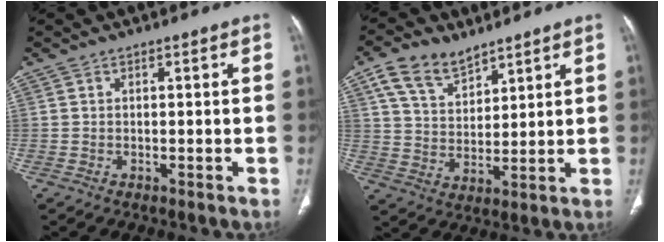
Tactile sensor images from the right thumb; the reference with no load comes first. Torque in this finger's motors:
{"motor_torque": [-0.04, 0.05, 0.41, -0.15, 0.07]}